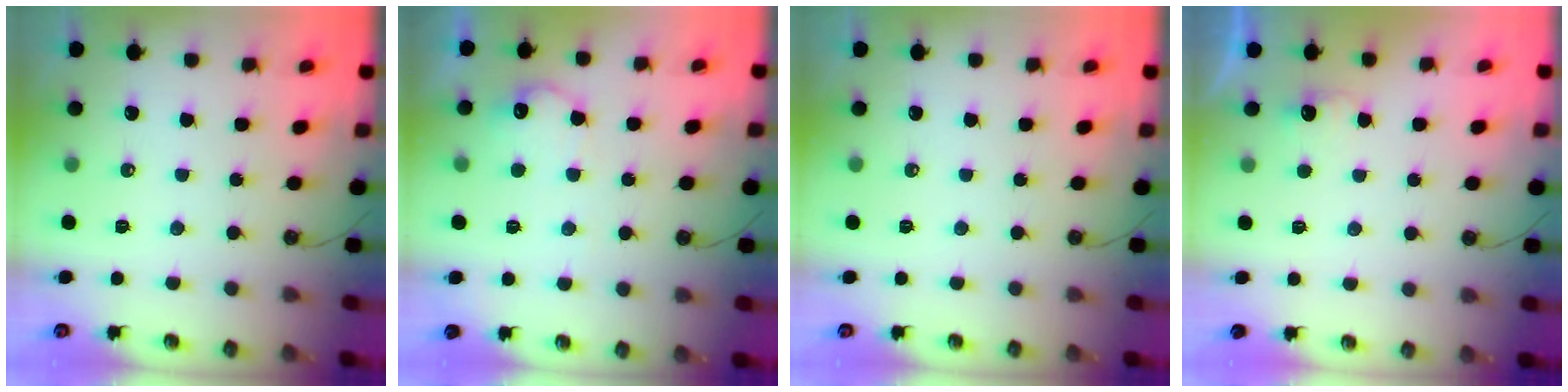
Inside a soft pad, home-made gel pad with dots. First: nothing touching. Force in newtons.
{"total": 10.5, "press": 10.5, "slide": 0.3}
{"total": 0.0}
{"total": 2.6, "press": 2.4, "slide": 0.8}